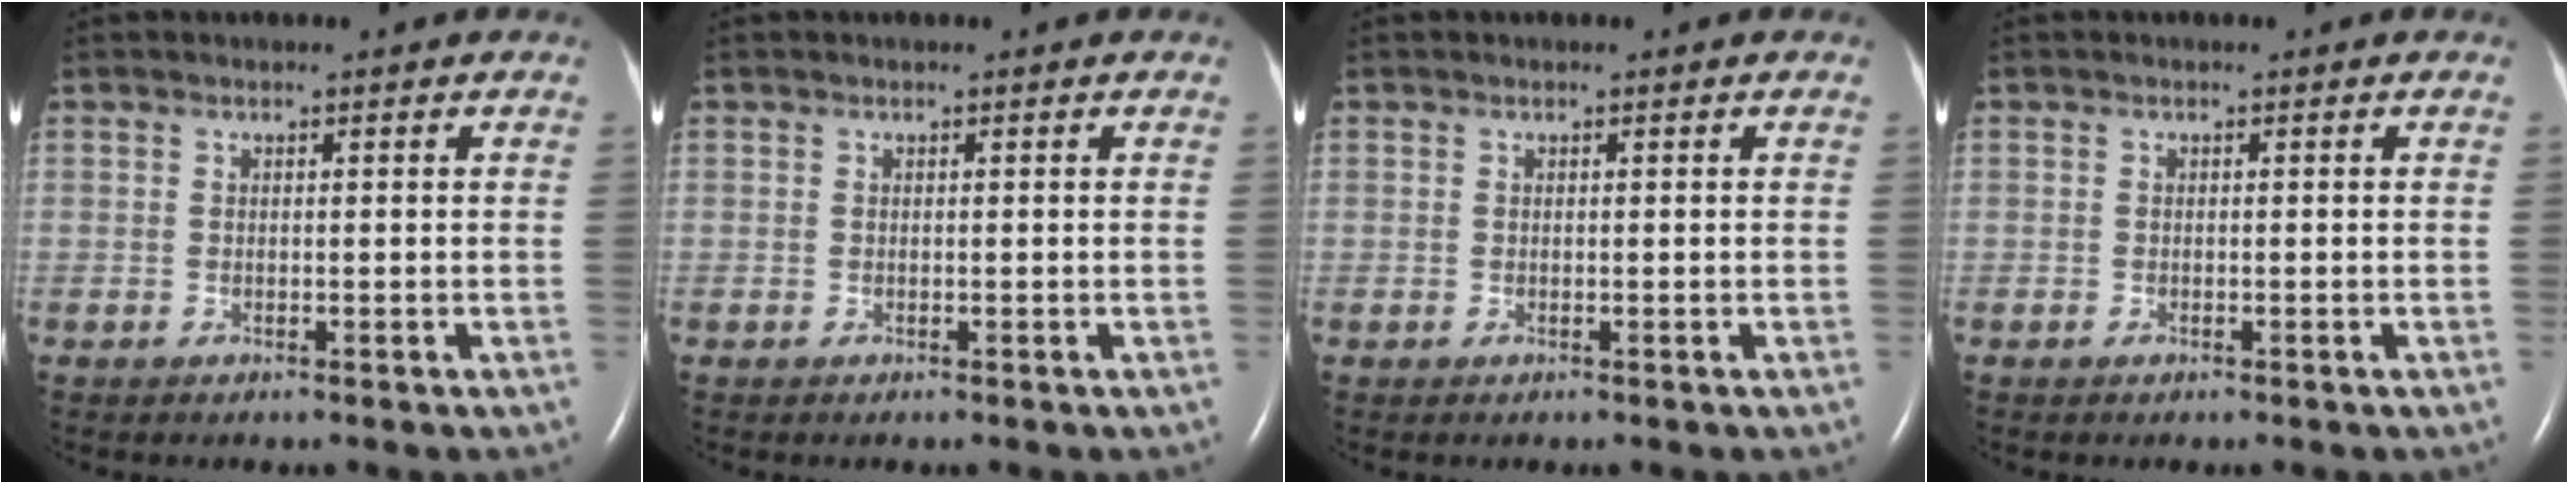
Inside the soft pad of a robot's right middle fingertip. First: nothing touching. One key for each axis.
{"total": 0.0}
{"total": 0.0}
{"total": 0.0}